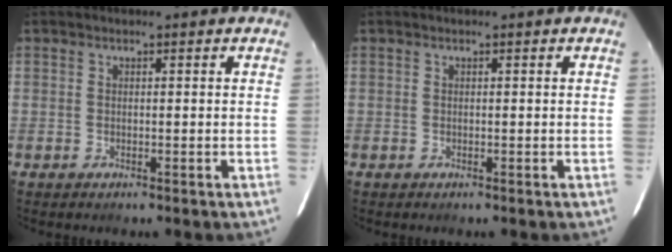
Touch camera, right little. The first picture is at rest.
{"total": 0.0}